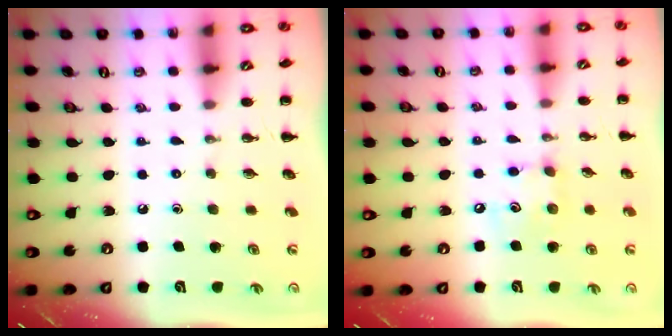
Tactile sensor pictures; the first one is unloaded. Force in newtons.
{"total": 6.0, "press": 5.9, "slide": 0.8}